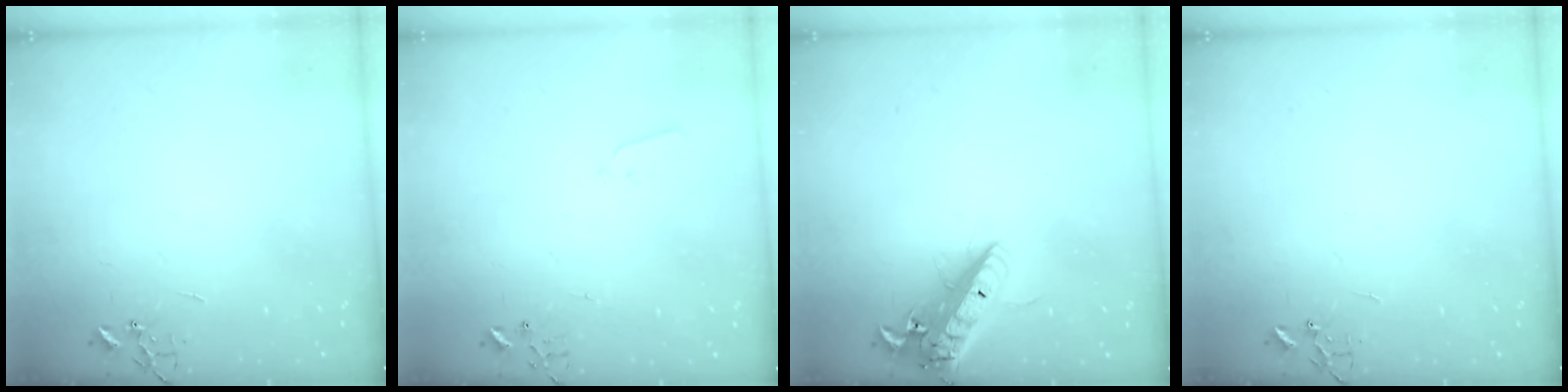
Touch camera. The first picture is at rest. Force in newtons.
{"total": 3.0, "press": 2.9, "slide": 0.3}
{"total": 17.1, "press": 16.8, "slide": 3.3}
{"total": 0.0}